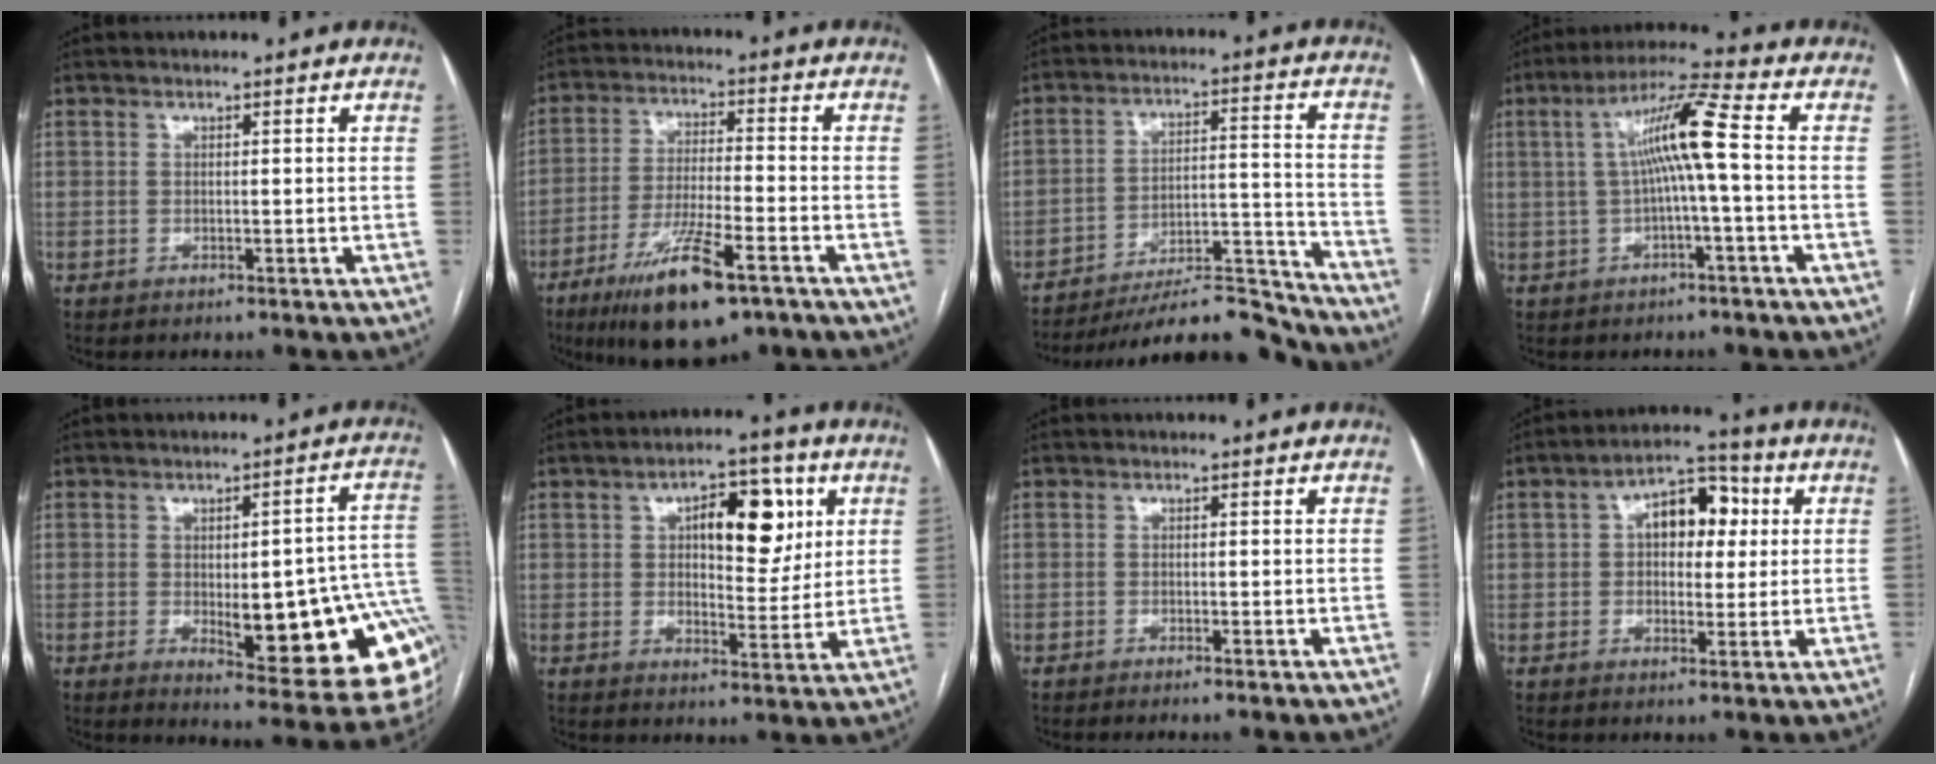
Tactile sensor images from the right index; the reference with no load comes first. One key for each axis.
{"total": 13.6, "fx": -8.0, "fy": 2.5, "fz": 10.8, "tx": -0.203, "ty": -0.024, "tz": -0.132}
{"total": 16.9, "fx": -16.1, "fy": 2.1, "fz": 4.8, "tx": -0.053, "ty": 0.035, "tz": -0.245}
{"total": 8.7, "fx": 0.3, "fy": -0.4, "fz": 8.7, "tx": -0.158, "ty": 0.025, "tz": 0.005}
{"total": 18.9, "fx": -2.9, "fy": 5.3, "fz": 17.9, "tx": -0.134, "ty": 0.020, "tz": -0.012}
{"total": 10.5, "fx": 3.4, "fy": 4.5, "fz": 8.9, "tx": -0.124, "ty": 0.018, "tz": 0.052}
{"total": 1.0, "fx": -0.7, "fy": -0.2, "fz": 0.7, "tx": -0.014, "ty": 0.000, "tz": -0.010}
{"total": 8.6, "fx": 1.8, "fy": 4.8, "fz": 6.9, "tx": -0.102, "ty": 0.033, "tz": 0.027}